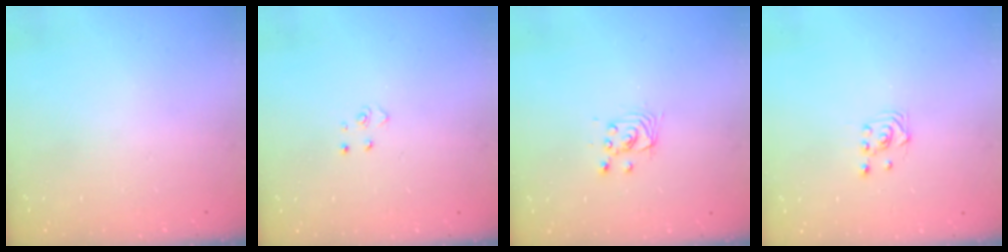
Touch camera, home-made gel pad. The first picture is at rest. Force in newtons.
{"total": 2.6, "press": 2.6, "slide": 0.3}
{"total": 2.7, "press": 2.7, "slide": 0.2}
{"total": 2.9, "press": 2.6, "slide": 1.4}